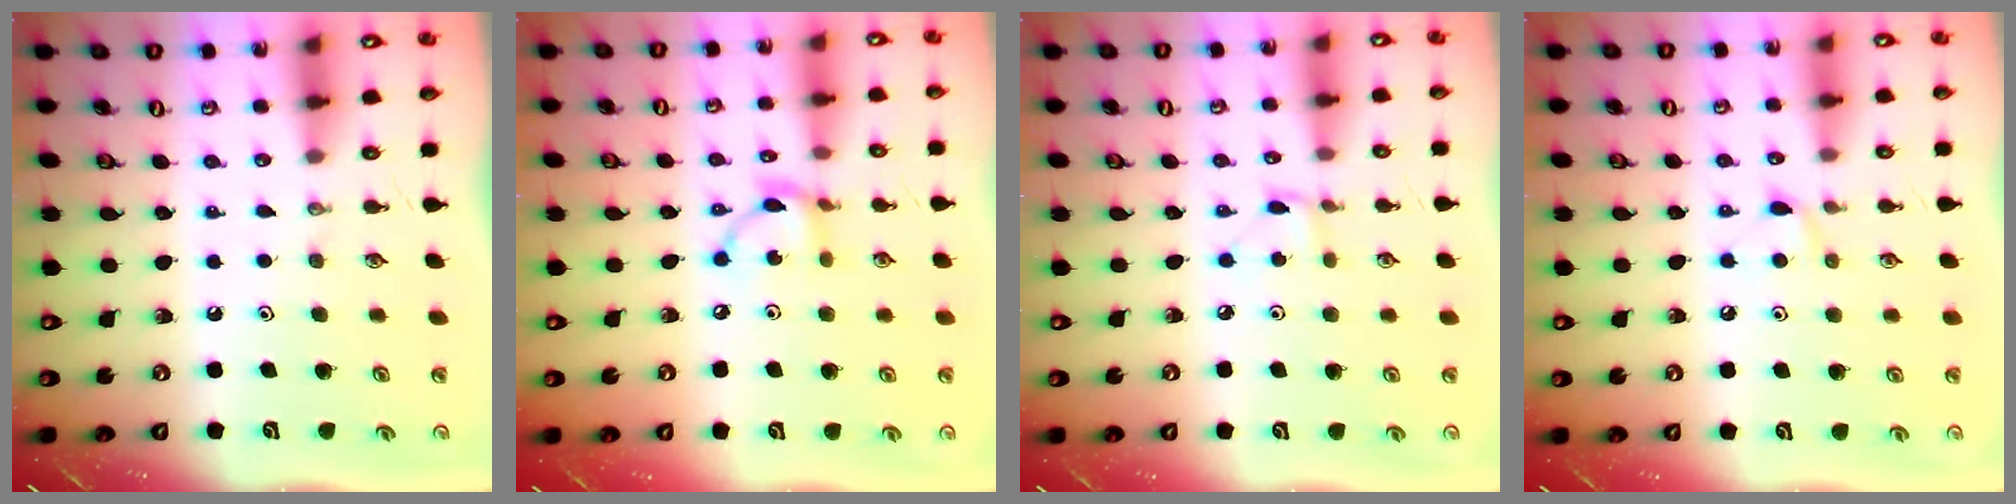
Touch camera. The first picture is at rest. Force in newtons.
{"total": 6.8, "press": 6.8, "slide": 0.2}
{"total": 2.0, "press": 2.0, "slide": 0.1}
{"total": 5.7, "press": 5.6, "slide": 0.7}